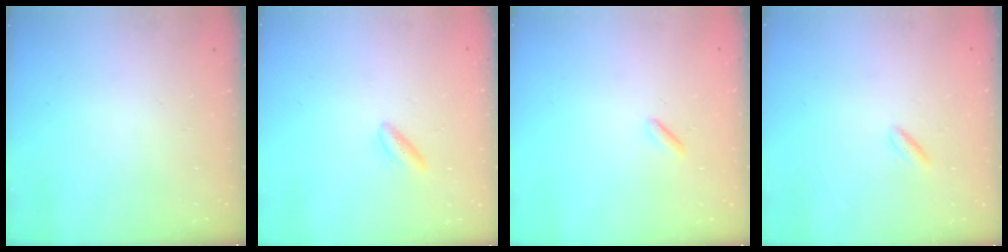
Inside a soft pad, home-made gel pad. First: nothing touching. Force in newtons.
{"total": 4.4, "press": 4.1, "slide": 1.6}
{"total": 1.0, "press": 0.9, "slide": 0.4}
{"total": 1.3, "press": 1.1, "slide": 0.7}